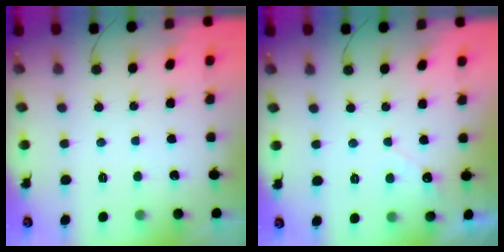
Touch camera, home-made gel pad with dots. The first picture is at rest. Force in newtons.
{"total": 2.9, "press": 2.9, "slide": 0.1}